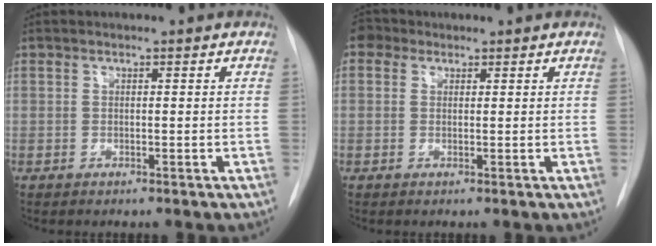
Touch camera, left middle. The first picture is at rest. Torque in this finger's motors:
{"motor_torque": [0.19, -0.19, -0.02, 0.01]}